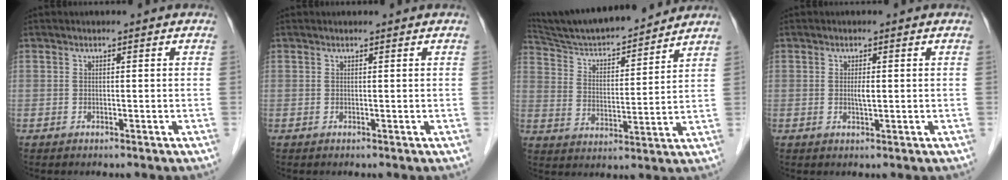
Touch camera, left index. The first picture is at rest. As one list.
[{"total": 0.5, "force": [-0.5, -0.1, -0.1], "torque": [-0.001, -0.002, -0.012]}, {"total": 15.6, "force": [14.4, 1.5, 5.7], "torque": [-0.101, 0.003, 0.238]}, {"total": 1.6, "force": [-1.1, 0.1, 1.2], "torque": [-0.022, -0.007, -0.019]}]